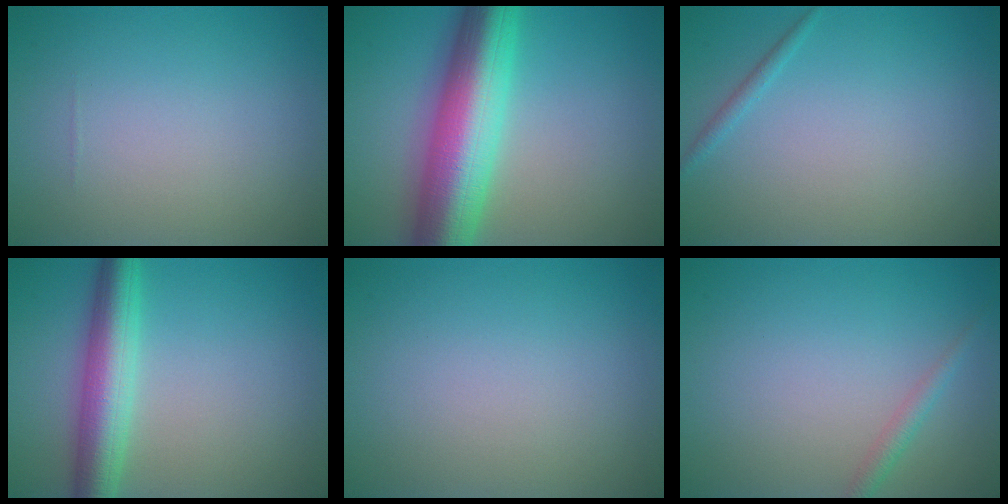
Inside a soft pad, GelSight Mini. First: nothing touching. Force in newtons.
{"total": 11.2, "press": 11.2, "slide": 0.3}
{"total": 0.8, "press": 0.8, "slide": 0.0}
{"total": 5.6, "press": 5.6, "slide": 0.2}
{"total": 0.0}
{"total": 1.3, "press": 1.3, "slide": 0.1}